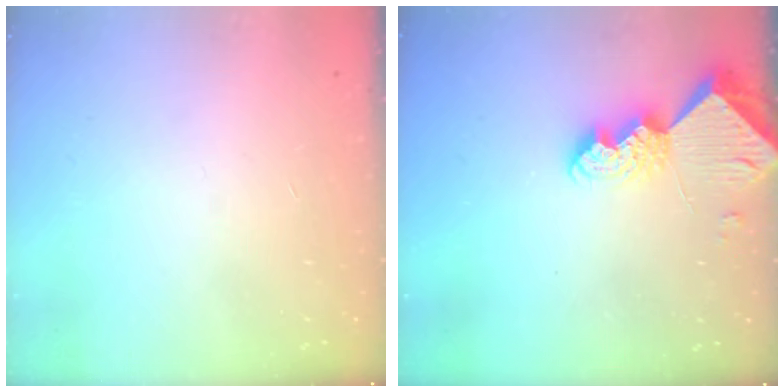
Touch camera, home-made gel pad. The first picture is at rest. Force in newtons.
{"total": 9.6, "press": 9.5, "slide": 0.9}